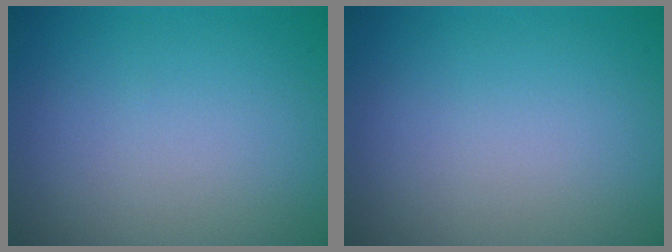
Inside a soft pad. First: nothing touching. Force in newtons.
{"total": 0.0}